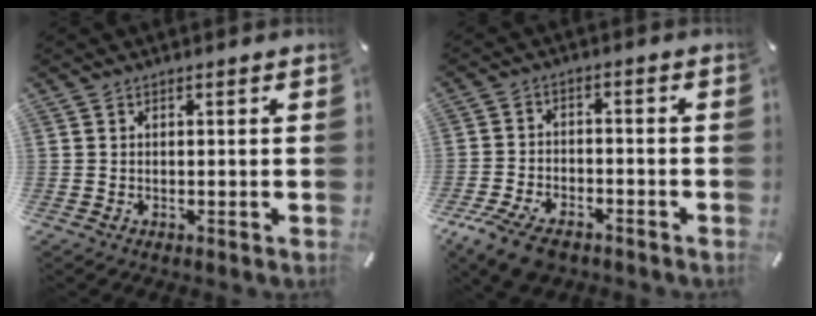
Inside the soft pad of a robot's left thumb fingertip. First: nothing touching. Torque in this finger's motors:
{"motor_torque": [0.39, 1.28, 0.23, 0.11, 0.21]}